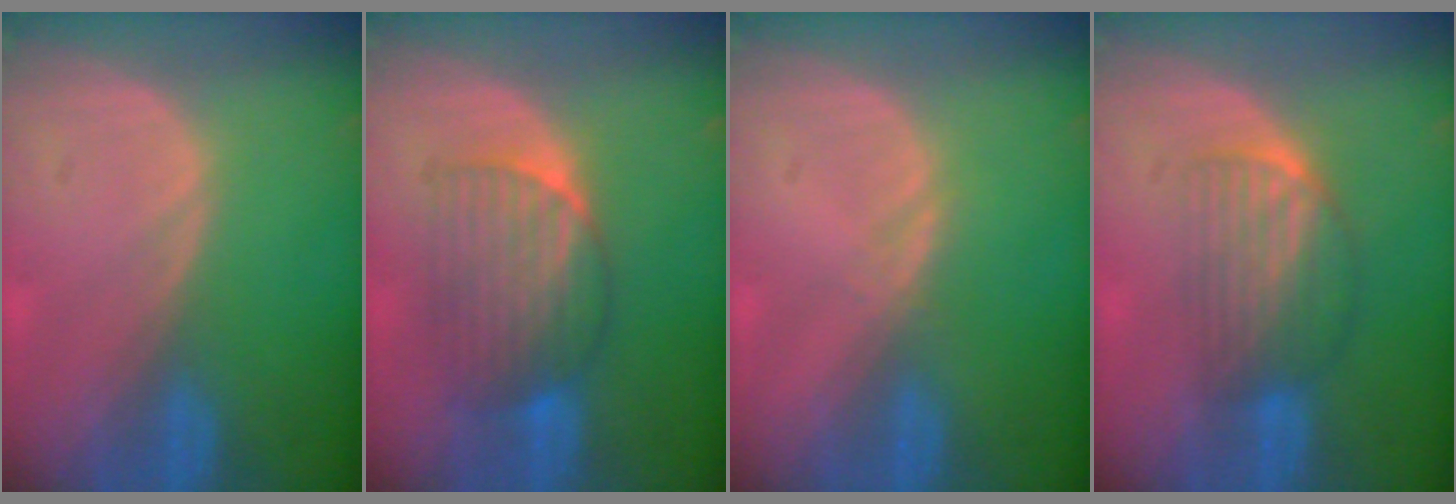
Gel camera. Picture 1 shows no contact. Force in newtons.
{"total": 6.9, "press": 6.9, "slide": 0.4}
{"total": 0.6, "press": 0.6, "slide": 0.1}
{"total": 6.7, "press": 5.8, "slide": 3.5}